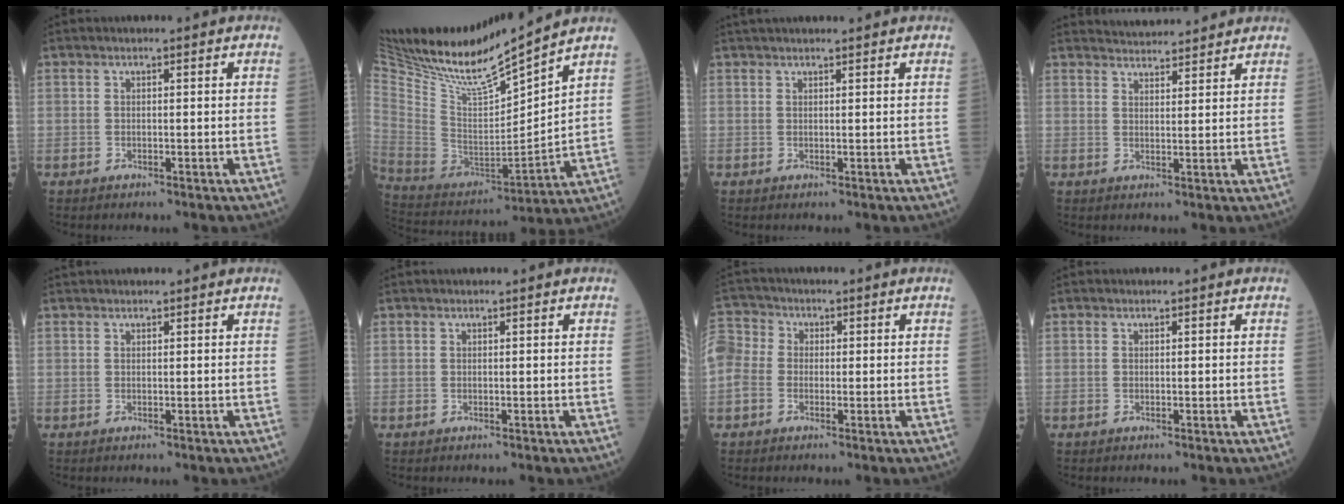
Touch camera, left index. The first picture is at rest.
{"total": 17.3, "force": [15.4, -0.2, 7.8], "torque": [-0.161, -0.022, 0.293]}
{"total": 5.3, "force": [4.8, 0.4, 2.2], "torque": [-0.028, 0.034, 0.068]}
{"total": 7.2, "force": [7.0, 0.9, 1.3], "torque": [-0.021, 0.020, 0.095]}
{"total": 1.7, "force": [1.6, 0.1, 0.5], "torque": [-0.007, 0.028, 0.030]}
{"total": 0.9, "force": [0.8, -0.1, 0.4], "torque": [-0.004, 0.016, 0.017]}
{"total": 12.1, "force": [0.4, 10.6, 5.9], "torque": [-0.186, 0.040, 0.005]}
{"total": 0.0}